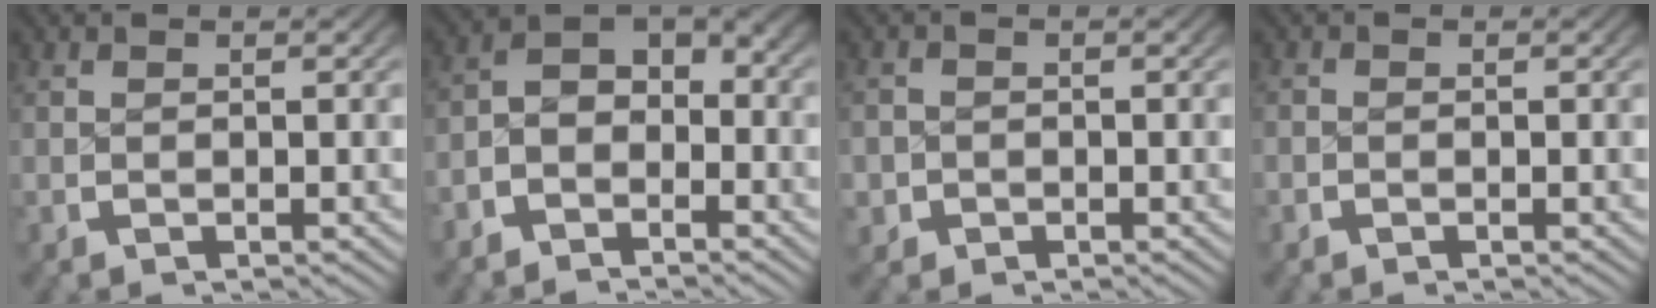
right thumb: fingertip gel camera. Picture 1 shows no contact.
{"total": 5.4, "force": [-2.2, 3.9, 3.1], "torque": [-0.053, -0.013, -0.047]}
{"total": 2.3, "force": [-1.2, 2.0, 0.1], "torque": [-0.009, -0.019, -0.018]}
{"total": 0.6, "force": [-0.6, 0.1, -0.2], "torque": [0.000, -0.006, -0.011]}